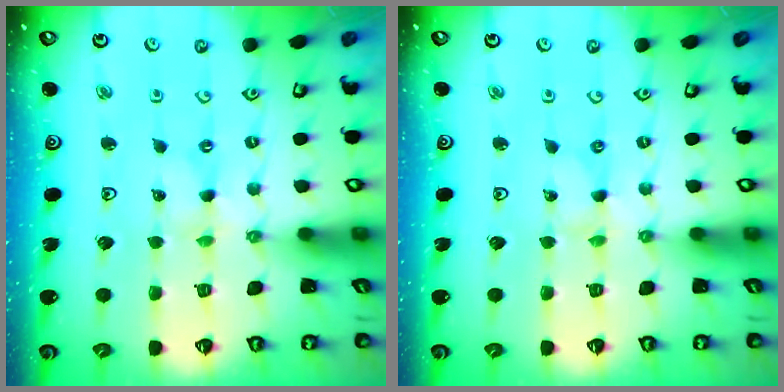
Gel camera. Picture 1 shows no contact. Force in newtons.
{"total": 0.0}